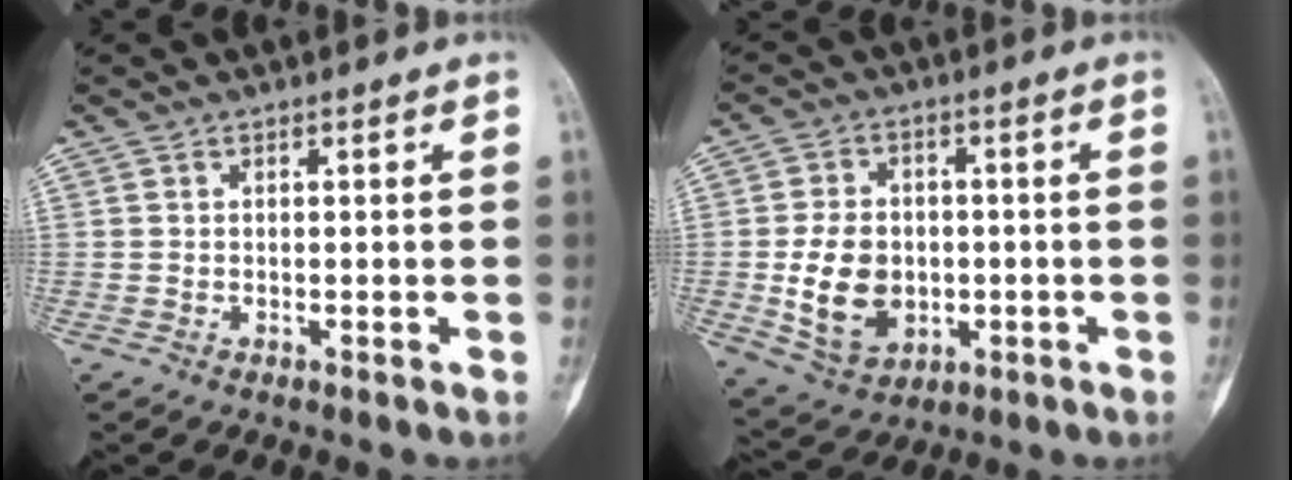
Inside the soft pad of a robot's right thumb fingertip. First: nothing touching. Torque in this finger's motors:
{"motor_torque": [0.86, 0.77, 1.06, -0.63, 0.32]}